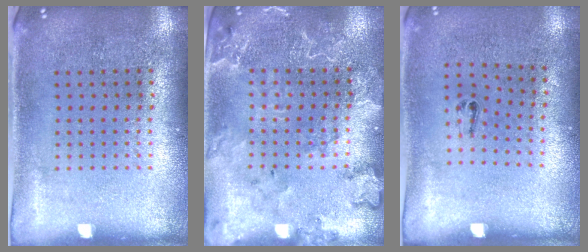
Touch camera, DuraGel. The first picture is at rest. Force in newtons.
{"total": 2.3, "press": 2.2, "slide": 0.4}
{"total": 0.6, "press": 0.2, "slide": 0.5}